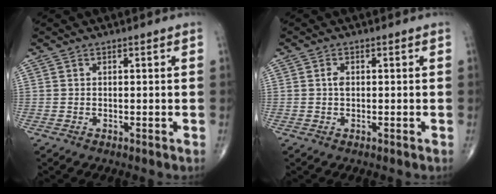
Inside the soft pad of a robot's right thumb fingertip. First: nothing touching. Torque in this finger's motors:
{"motor_torque": [0.47, 0.34, 0.33, -0.07, 0.02]}